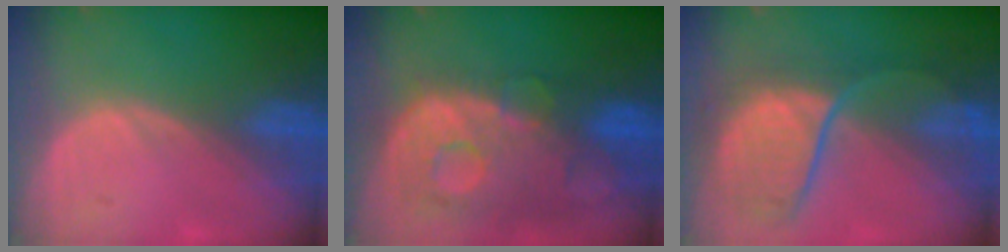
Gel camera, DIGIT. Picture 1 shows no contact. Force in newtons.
{"total": 13.2, "press": 10.9, "slide": 7.5}
{"total": 8.8, "press": 8.4, "slide": 2.6}